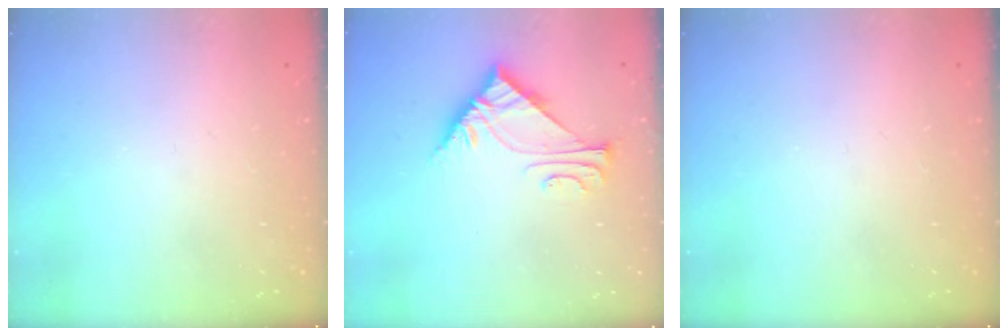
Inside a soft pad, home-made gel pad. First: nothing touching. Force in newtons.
{"total": 6.4, "press": 6.4, "slide": 0.1}
{"total": 0.0}